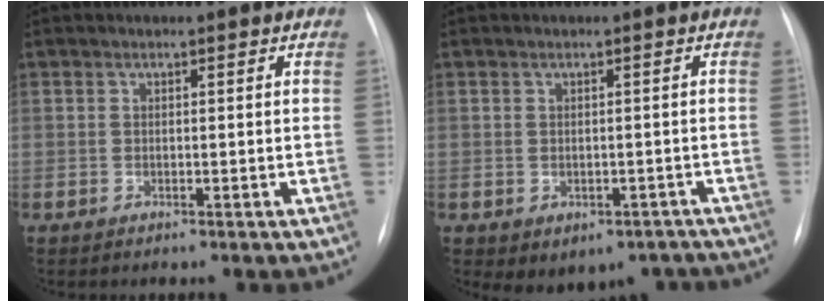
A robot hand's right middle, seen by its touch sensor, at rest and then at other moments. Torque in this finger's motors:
{"motor_torque": [1.13, -1.03, 0.35, 0.05]}